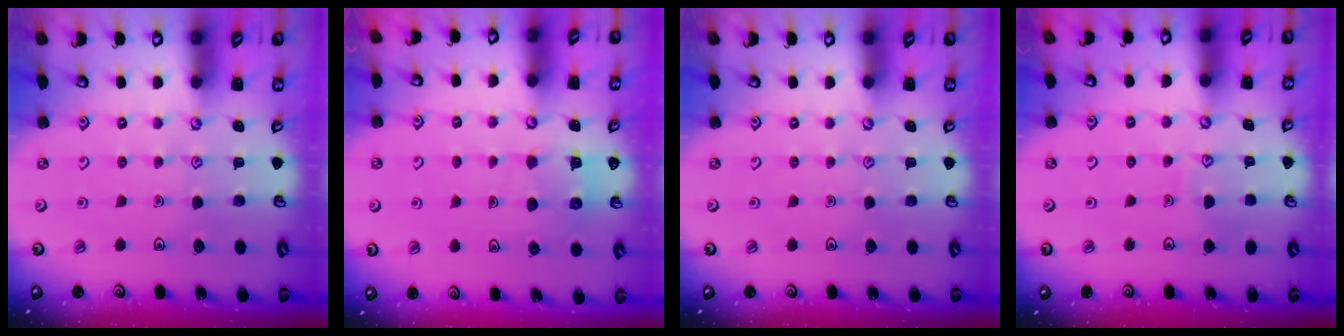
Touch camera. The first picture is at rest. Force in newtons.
{"total": 3.4, "press": 3.4, "slide": 0.3}
{"total": 0.0}
{"total": 5.1, "press": 5.1, "slide": 0.6}